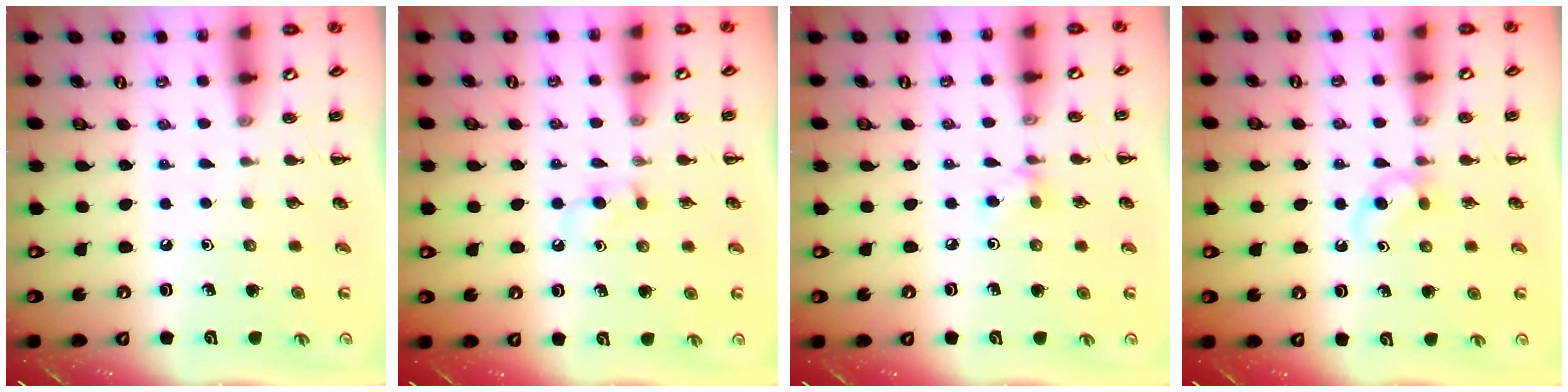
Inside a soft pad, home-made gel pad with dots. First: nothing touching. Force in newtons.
{"total": 2.7, "press": 2.5, "slide": 1.2}
{"total": 4.0, "press": 3.8, "slide": 1.2}
{"total": 2.7, "press": 2.4, "slide": 1.2}